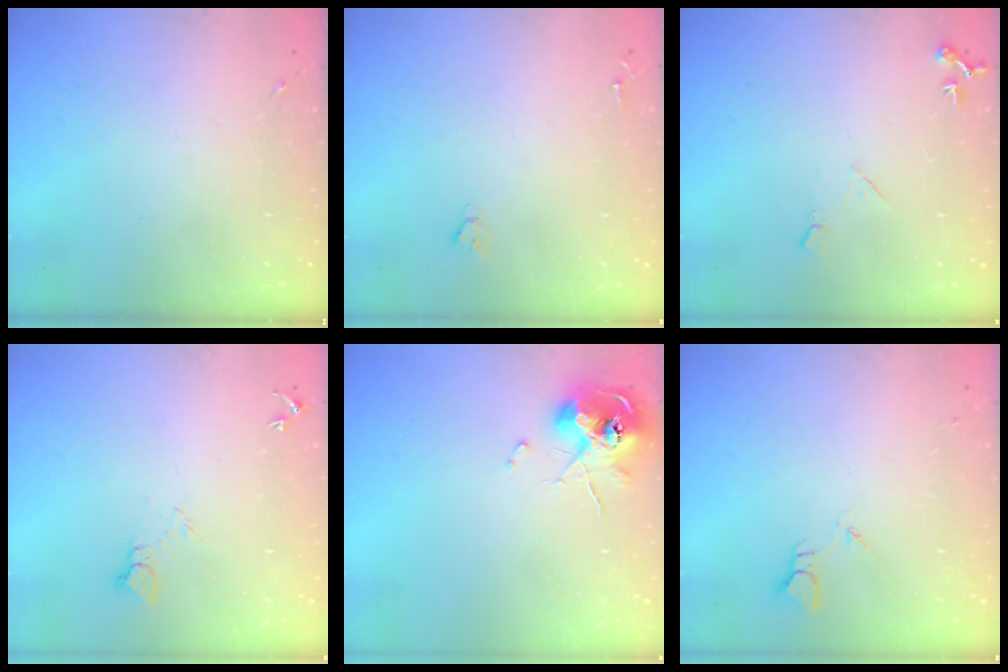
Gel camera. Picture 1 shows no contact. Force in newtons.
{"total": 1.9, "press": 1.9, "slide": 0.2}
{"total": 7.0, "press": 7.0, "slide": 0.8}
{"total": 4.4, "press": 4.3, "slide": 0.4}
{"total": 10.0, "press": 9.9, "slide": 1.1}
{"total": 2.4, "press": 2.4, "slide": 0.2}